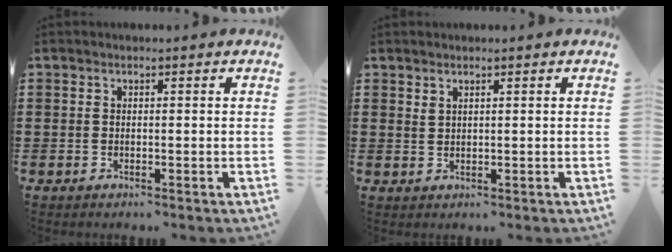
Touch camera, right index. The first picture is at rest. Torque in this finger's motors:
{"motor_torque": [0.00, 0.01, 0.01, 0.01]}